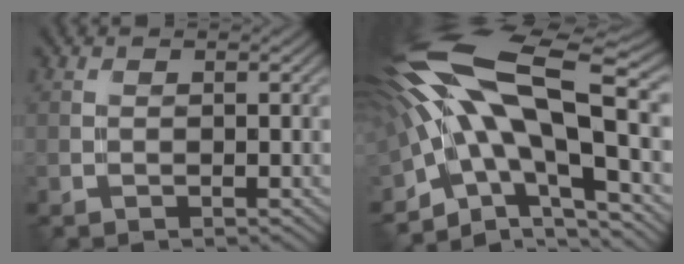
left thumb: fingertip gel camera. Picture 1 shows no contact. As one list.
[{"total": 18.0, "force": [-1.3, 7.5, 16.3], "torque": [-0.295, 0.008, -0.032]}]